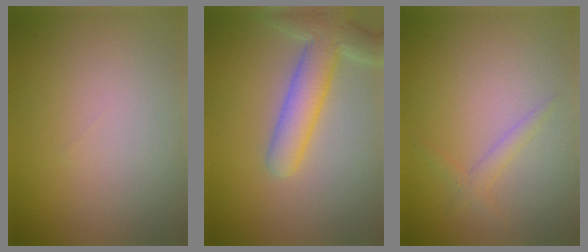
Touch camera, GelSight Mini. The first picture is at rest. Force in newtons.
{"total": 5.4, "press": 5.4, "slide": 0.4}
{"total": 1.3, "press": 1.3, "slide": 0.1}